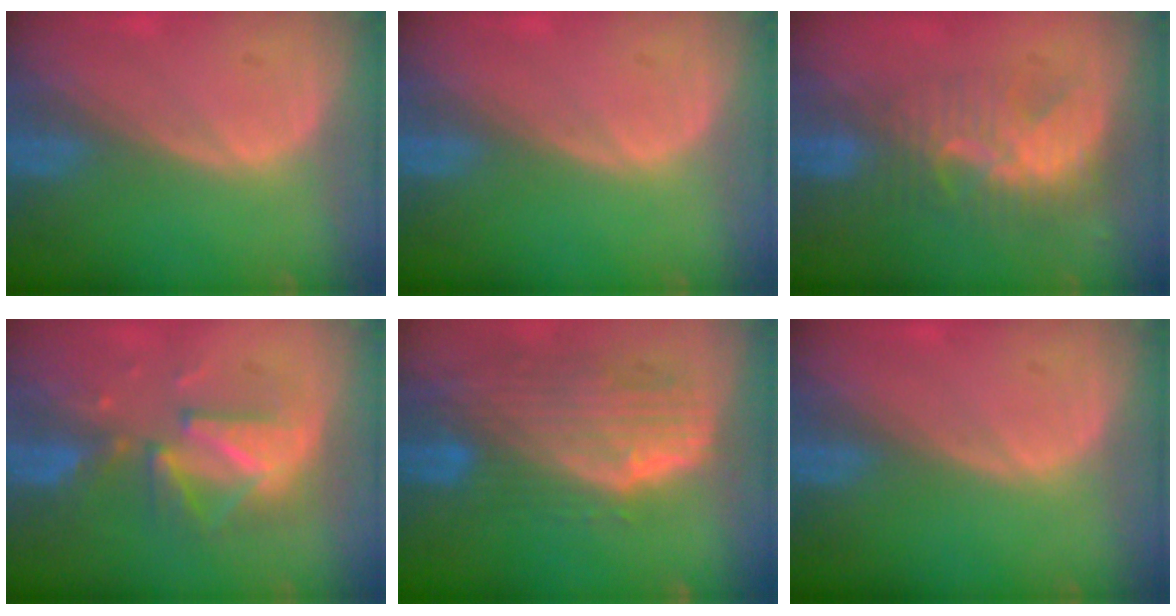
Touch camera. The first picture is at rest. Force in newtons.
{"total": 0.0}
{"total": 9.0, "press": 7.7, "slide": 4.6}
{"total": 7.9, "press": 7.9, "slide": 0.6}
{"total": 10.4, "press": 9.1, "slide": 5.2}
{"total": 0.0}